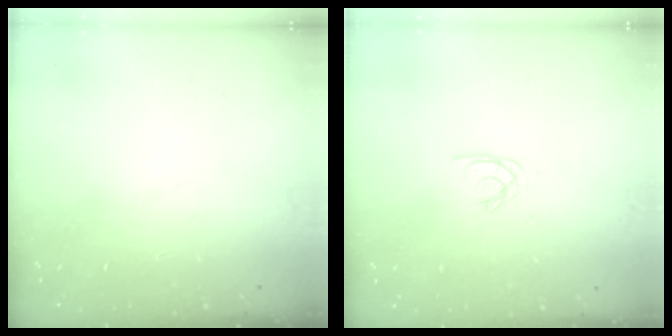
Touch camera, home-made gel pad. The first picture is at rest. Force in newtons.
{"total": 2.6, "press": 2.6, "slide": 0.1}